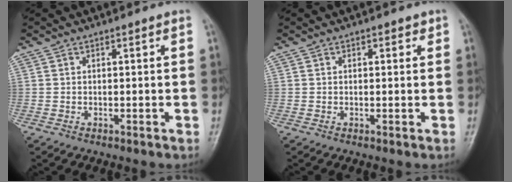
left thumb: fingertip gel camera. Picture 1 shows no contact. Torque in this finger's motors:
{"motor_torque": [-0.22, -0.13, -0.03, 0.00, 0.04]}